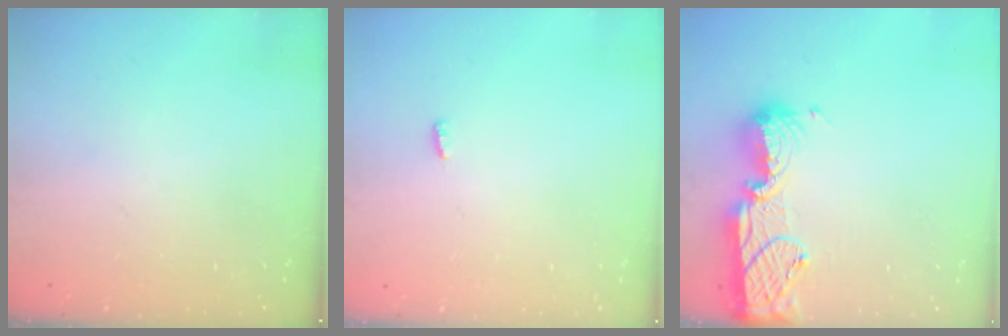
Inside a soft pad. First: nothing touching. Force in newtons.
{"total": 3.0, "press": 2.9, "slide": 0.8}
{"total": 15.3, "press": 14.8, "slide": 4.0}